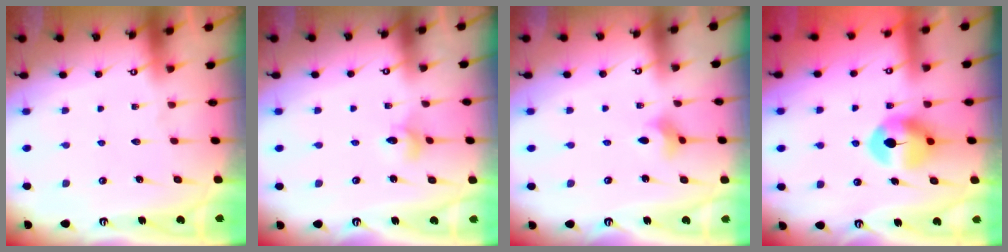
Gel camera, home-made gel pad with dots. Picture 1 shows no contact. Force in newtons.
{"total": 3.3, "press": 3.3, "slide": 0.3}
{"total": 2.7, "press": 2.6, "slide": 0.5}
{"total": 9.0, "press": 9.0, "slide": 0.5}